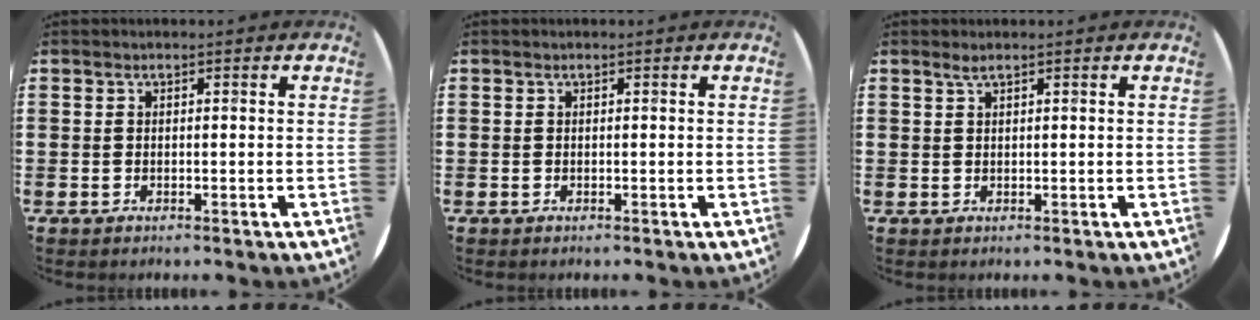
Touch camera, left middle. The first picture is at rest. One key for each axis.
{"total": 0.0}
{"total": 1.0, "fx": 0.7, "fy": 0.0, "fz": 0.7, "tx": -0.014, "ty": 0.001, "tz": 0.012}